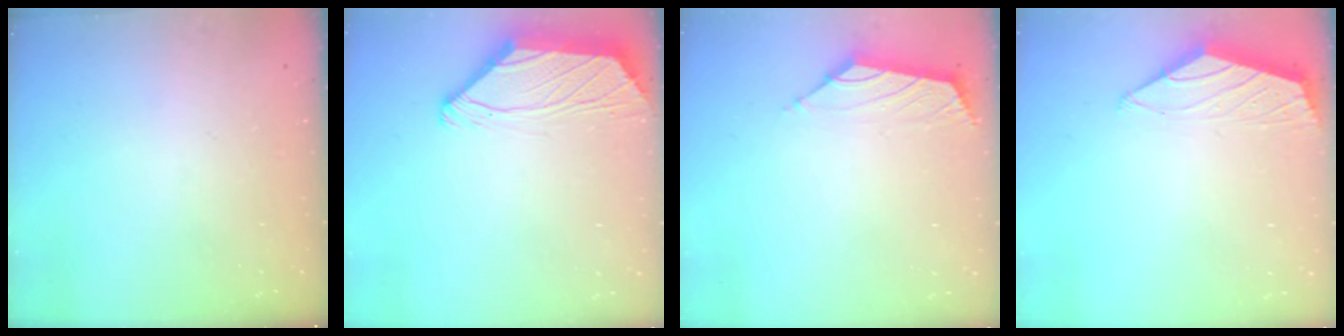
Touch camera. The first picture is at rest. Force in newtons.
{"total": 1.6, "press": 1.5, "slide": 0.6}
{"total": 1.6, "press": 1.4, "slide": 0.7}
{"total": 1.6, "press": 1.5, "slide": 0.4}